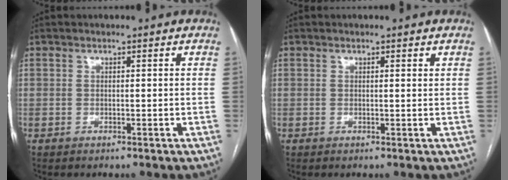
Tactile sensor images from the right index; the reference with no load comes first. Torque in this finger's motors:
{"motor_torque": [0.07, 0.10, -0.03, -0.01]}